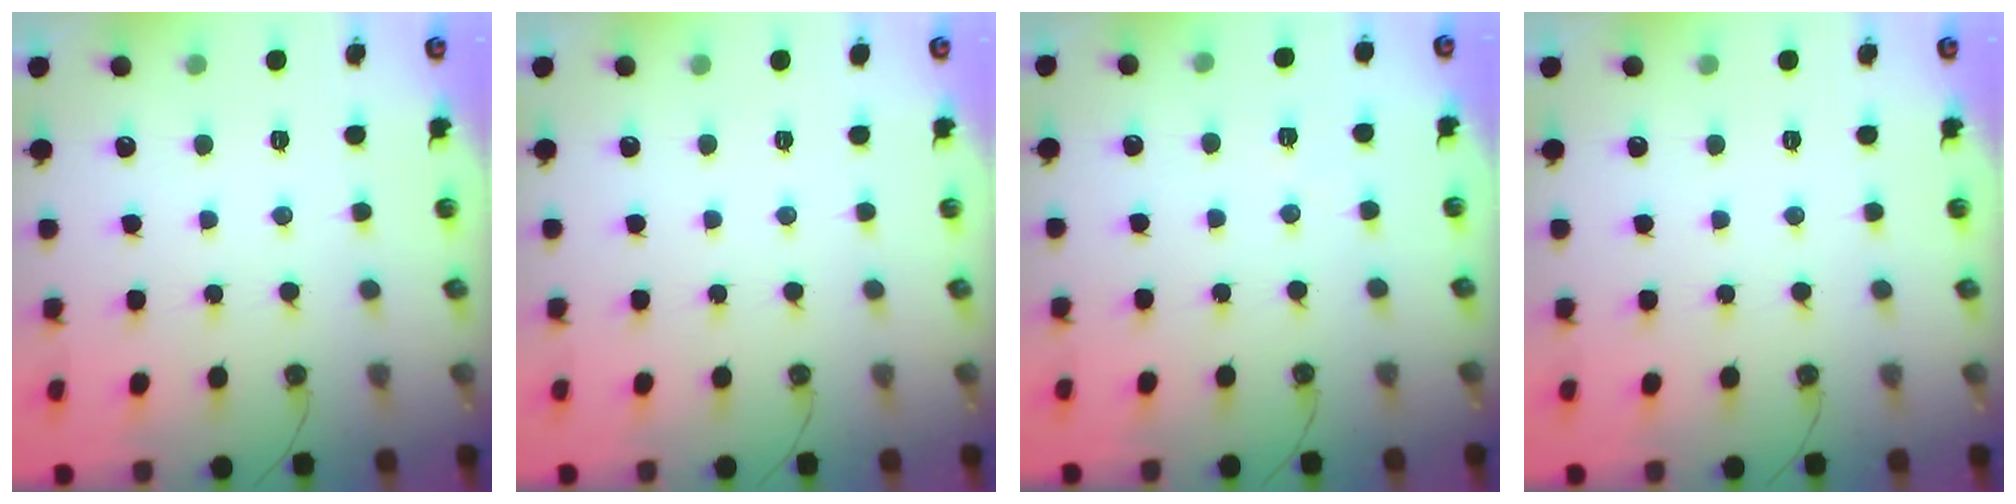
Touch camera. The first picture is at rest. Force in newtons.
{"total": 1.3, "press": 0.5, "slide": 1.2}
{"total": 2.0, "press": 1.9, "slide": 0.8}
{"total": 0.0}